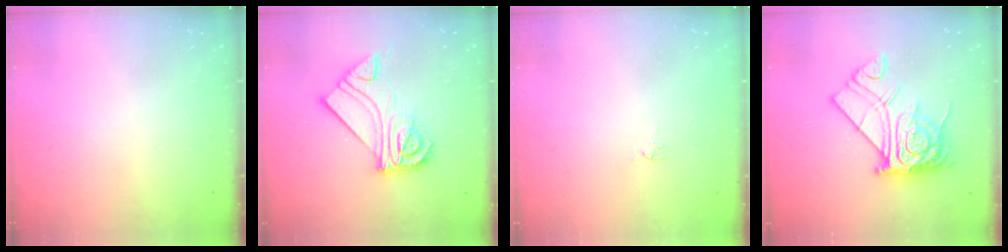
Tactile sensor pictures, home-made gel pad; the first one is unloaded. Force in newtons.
{"total": 13.3, "press": 13.3, "slide": 1.3}
{"total": 2.9, "press": 2.9, "slide": 0.5}
{"total": 15.7, "press": 15.6, "slide": 1.6}